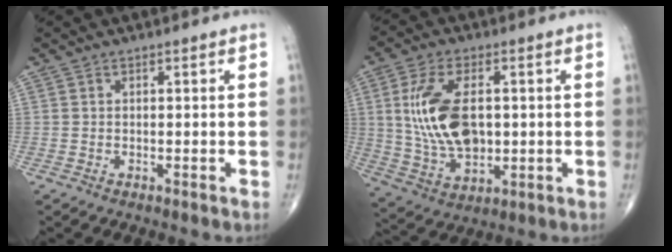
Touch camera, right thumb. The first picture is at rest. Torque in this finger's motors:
{"motor_torque": [-0.61, 0.83, 1.28, 0.31, 0.48]}